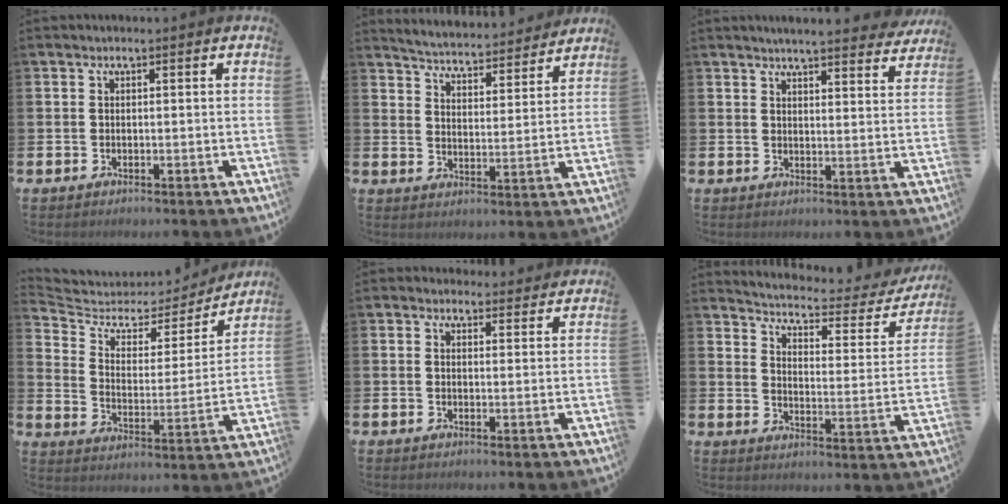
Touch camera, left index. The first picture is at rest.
{"total": 5.0, "force": [5.0, 0.5, 0.1], "torque": [-0.026, -0.045, 0.083]}
{"total": 4.8, "force": [4.6, 0.0, 1.2], "torque": [-0.020, -0.030, 0.078]}
{"total": 5.6, "force": [4.6, 2.8, 1.7], "torque": [-0.062, -0.036, 0.070]}
{"total": 2.5, "force": [2.4, 0.8, -0.1], "torque": [0.011, -0.013, 0.041]}
{"total": 4.4, "force": [4.1, 1.0, 1.4], "torque": [-0.043, -0.038, 0.059]}